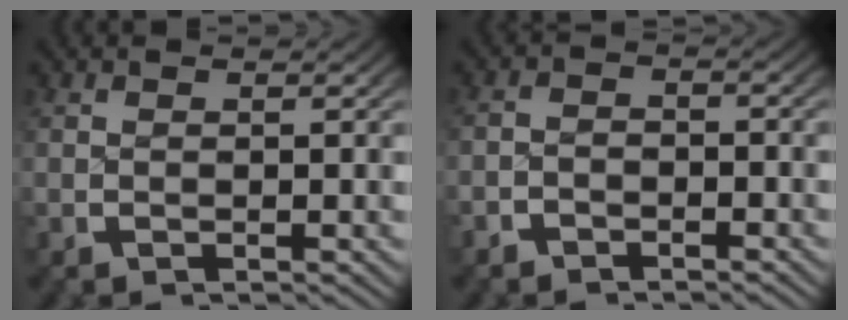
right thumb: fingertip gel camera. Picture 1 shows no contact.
{"total": 1.8, "force": [-1.6, 0.8, 0.2], "torque": [0.004, -0.001, -0.034]}